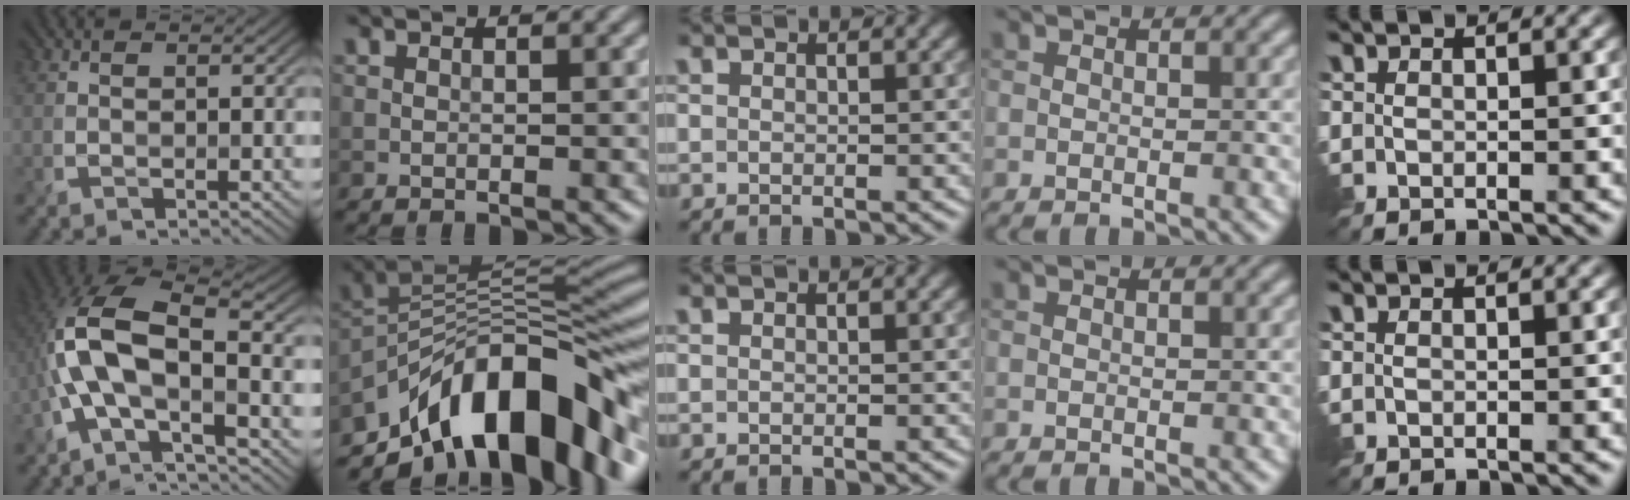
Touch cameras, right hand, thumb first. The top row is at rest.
{"thumb": {"total": 11.0, "force": [-2.2, 4.6, 9.8], "torque": [-0.217, 0.017, -0.058]}, "index": {"total": 13.5, "force": [-7.3, 6.1, 9.6], "torque": [-0.143, 0.026, -0.138]}}